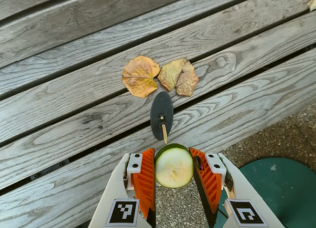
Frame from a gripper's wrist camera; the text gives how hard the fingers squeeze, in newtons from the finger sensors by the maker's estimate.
{"total": 9.2, "left": 9.5, "right": 9.0}